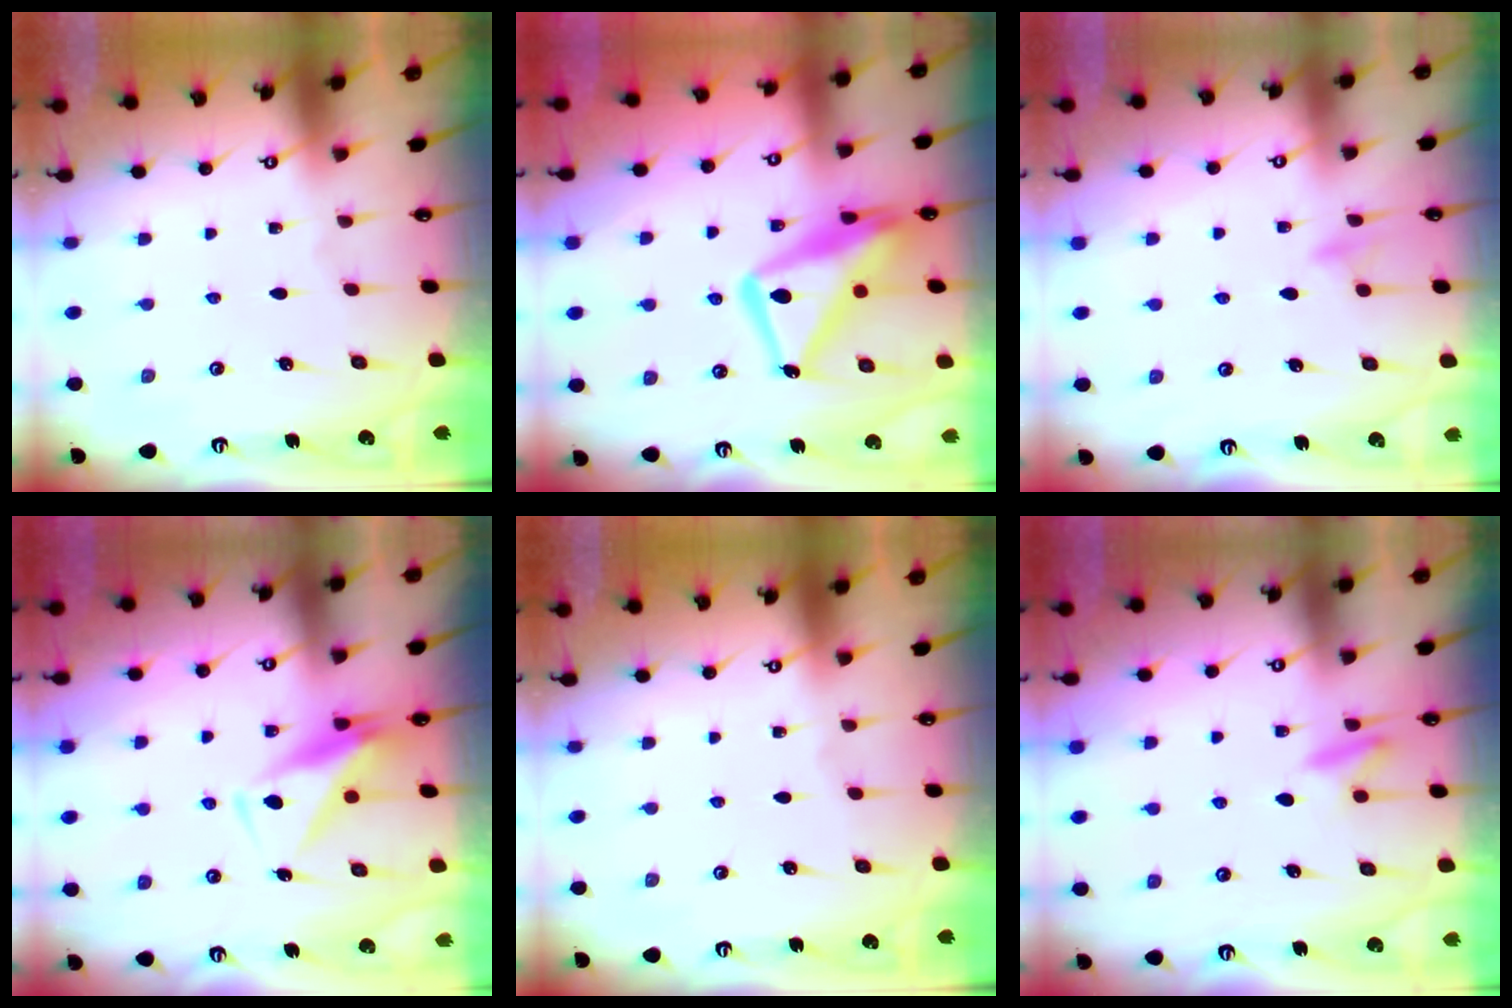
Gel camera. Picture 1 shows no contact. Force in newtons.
{"total": 17.5, "press": 17.4, "slide": 1.6}
{"total": 8.3, "press": 8.2, "slide": 0.9}
{"total": 7.3, "press": 7.2, "slide": 1.1}
{"total": 0.0}
{"total": 8.3, "press": 8.2, "slide": 1.2}